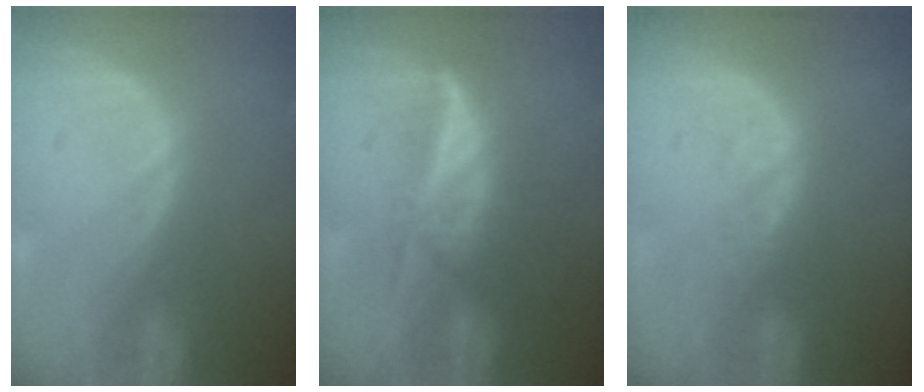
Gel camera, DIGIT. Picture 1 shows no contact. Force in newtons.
{"total": 6.0, "press": 5.2, "slide": 2.9}
{"total": 2.5, "press": 1.9, "slide": 1.7}